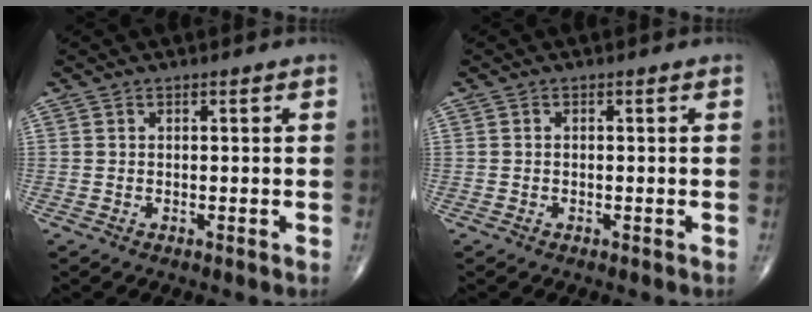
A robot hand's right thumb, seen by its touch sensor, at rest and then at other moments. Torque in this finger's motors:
{"motor_torque": [-0.18, 0.00, -0.23, -0.02, 0.02]}